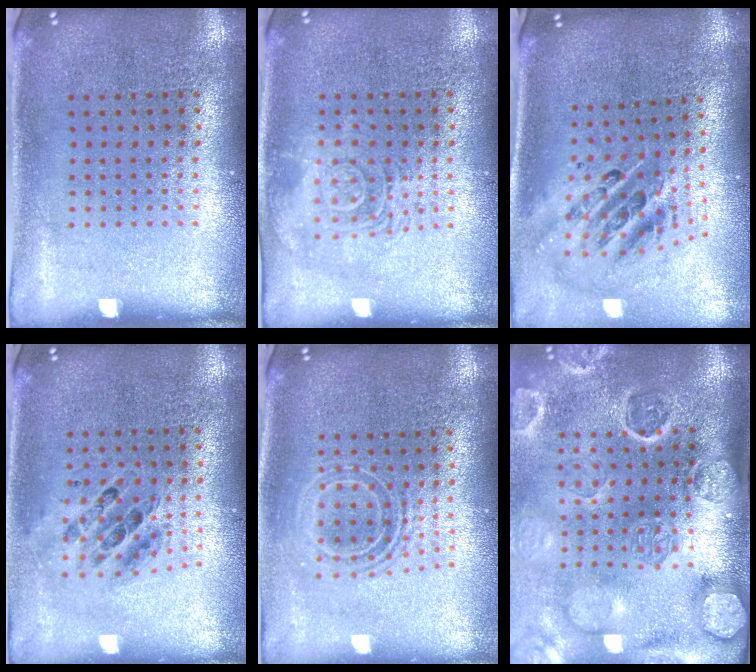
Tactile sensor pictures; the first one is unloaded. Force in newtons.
{"total": 2.5, "press": 2.5, "slide": 0.5}
{"total": 2.7, "press": 1.9, "slide": 1.9}
{"total": 0.6, "press": 0.6, "slide": 0.1}
{"total": 1.7, "press": 1.3, "slide": 1.0}
{"total": 4.3, "press": 3.6, "slide": 2.5}